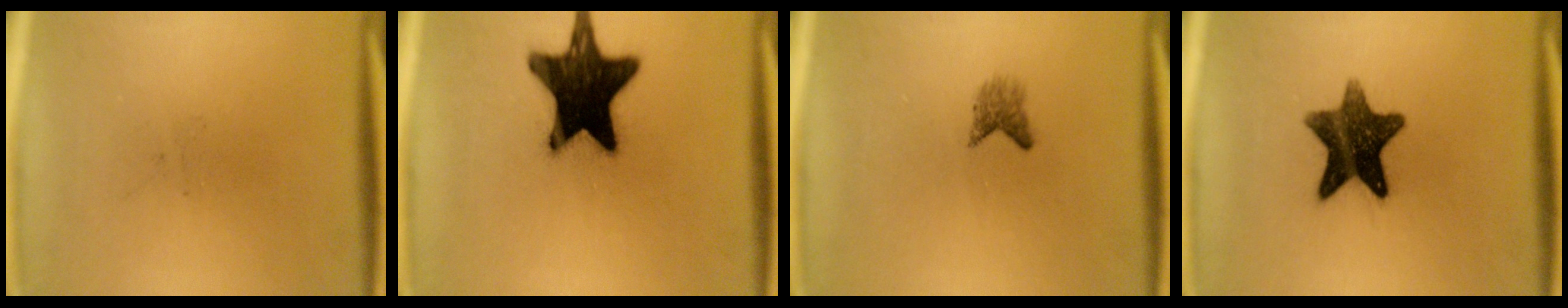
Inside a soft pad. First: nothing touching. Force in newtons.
{"total": 19.6}
{"total": 1.8}
{"total": 11.9}